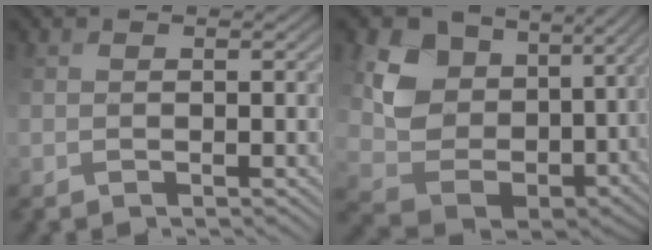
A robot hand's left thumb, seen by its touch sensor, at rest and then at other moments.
{"total": 12.8, "force": [5.2, 9.5, 6.8], "torque": [-0.163, -0.003, 0.117]}